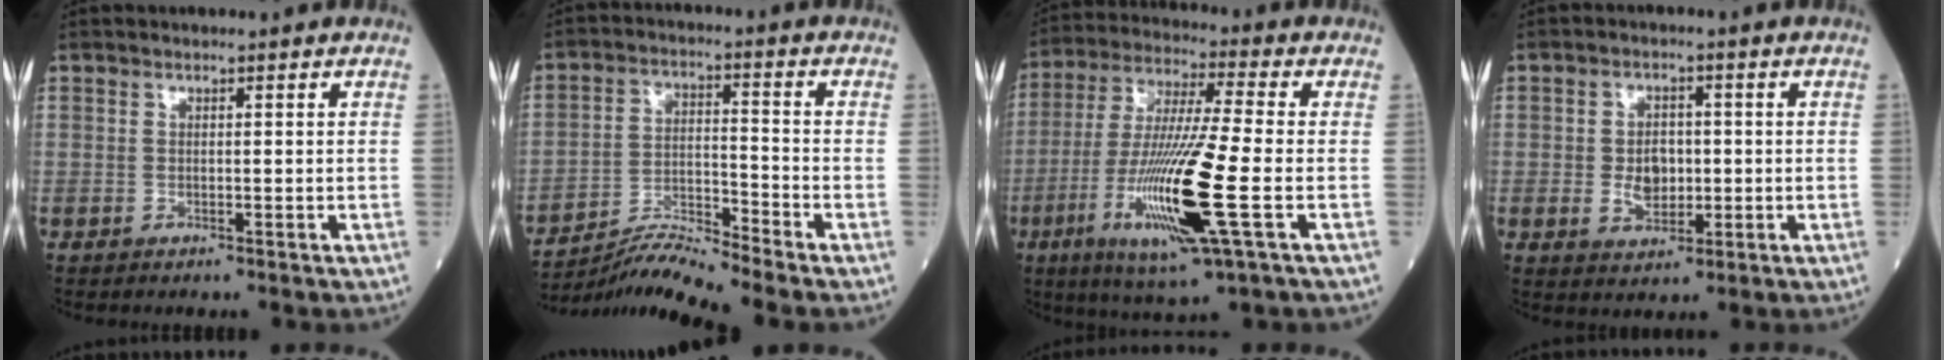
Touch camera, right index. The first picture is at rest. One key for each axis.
{"total": 7.7, "fx": -7.2, "fy": -2.4, "fz": 1.3, "tx": -0.036, "ty": 0.002, "tz": -0.130}
{"total": 17.0, "fx": -4.8, "fy": 0.3, "fz": 16.3, "tx": -0.335, "ty": -0.023, "tz": -0.088}
{"total": 4.6, "fx": -0.4, "fy": 3.1, "fz": 3.4, "tx": -0.059, "ty": 0.003, "tz": 0.000}